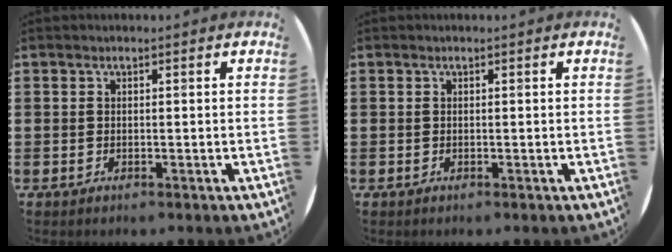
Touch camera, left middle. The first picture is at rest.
{"total": 0.0}